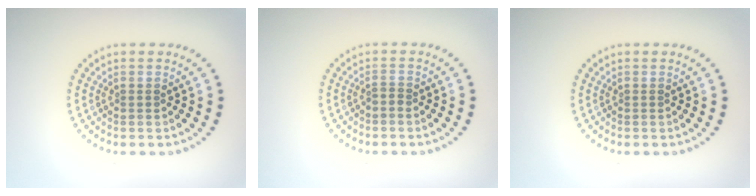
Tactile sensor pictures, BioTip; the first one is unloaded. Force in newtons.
{"total": 0.6, "press": 0.3, "slide": 0.5}
{"total": 0.0}